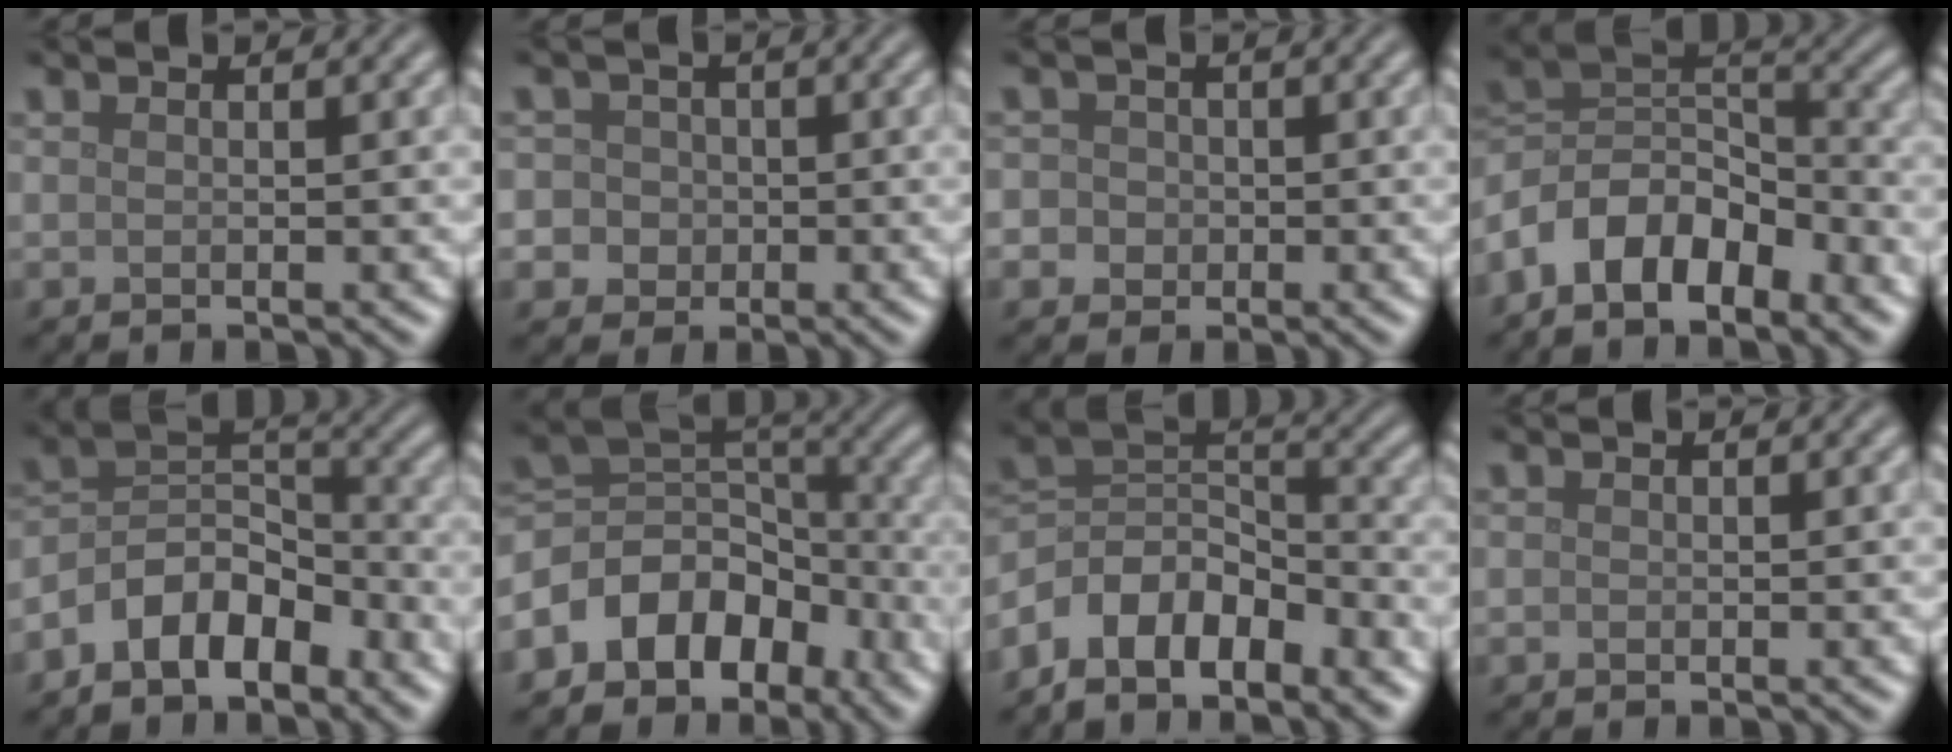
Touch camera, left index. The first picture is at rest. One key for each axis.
{"total": 5.6, "fx": -0.3, "fy": 5.4, "fz": 1.6, "tx": -0.020, "ty": 0.025, "tz": -0.031}
{"total": 4.1, "fx": -0.2, "fy": 3.9, "fz": 1.3, "tx": -0.001, "ty": 0.025, "tz": -0.029}
{"total": 8.3, "fx": -5.0, "fy": 4.1, "fz": 5.1, "tx": -0.080, "ty": 0.015, "tz": -0.104}
{"total": 6.7, "fx": -4.3, "fy": 3.5, "fz": 3.7, "tx": -0.052, "ty": 0.012, "tz": -0.089}
{"total": 8.1, "fx": -4.3, "fy": 5.8, "fz": 3.7, "tx": -0.047, "ty": 0.014, "tz": -0.093}
{"total": 7.7, "fx": -5.3, "fy": 3.7, "fz": 4.2, "tx": -0.061, "ty": 0.009, "tz": -0.110}
{"total": 0.0}